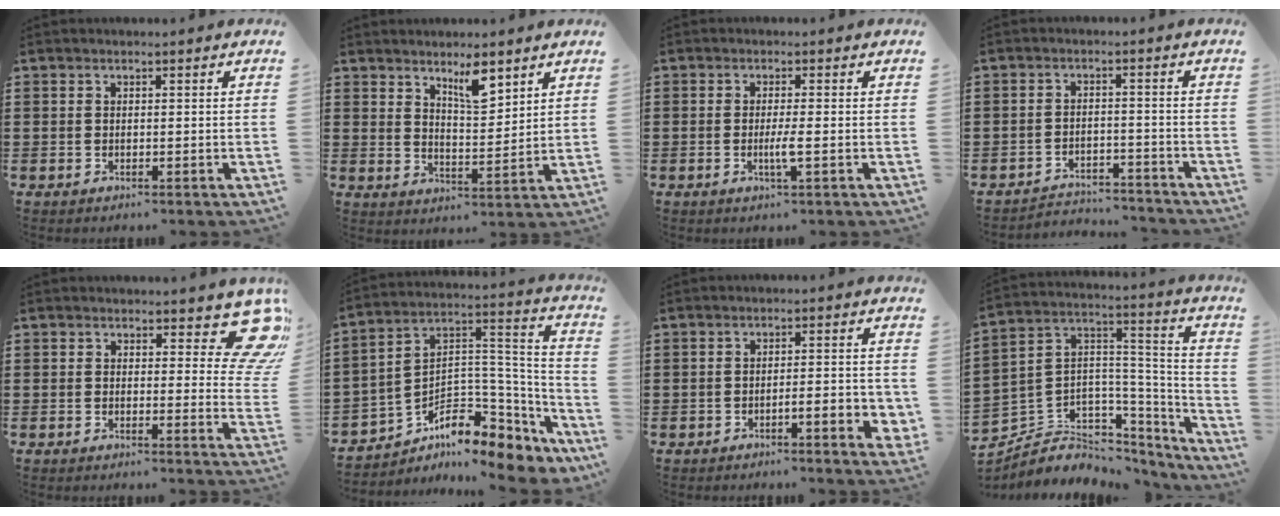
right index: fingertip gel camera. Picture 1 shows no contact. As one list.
[{"total": 5.7, "force": [4.3, 1.5, 3.4], "torque": [-0.061, -0.011, 0.072]}, {"total": 2.6, "force": [-0.6, -0.1, 2.5], "torque": [-0.043, -0.005, -0.013]}, {"total": 3.3, "force": [-3.2, 0.5, 0.1], "torque": [-0.009, 0.002, -0.069]}, {"total": 7.4, "force": [5.0, 2.8, 4.7], "torque": [-0.050, -0.025, 0.082]}, {"total": 7.9, "force": [-4.2, 5.1, 4.4], "torque": [-0.090, -0.014, -0.073]}, {"total": 4.9, "force": [-1.9, 0.9, 4.4], "torque": [-0.063, -0.008, -0.031]}, {"total": 4.9, "force": [-1.5, 4.6, 0.5], "torque": [-0.034, -0.024, -0.025]}]